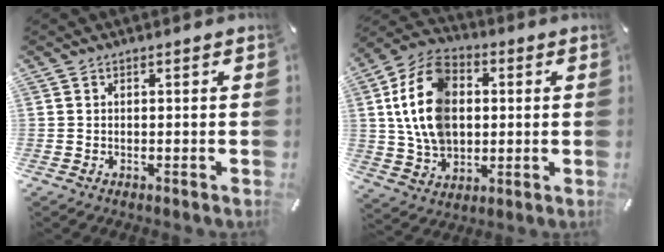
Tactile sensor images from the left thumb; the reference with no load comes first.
{"total": 15.7, "force": [1.6, 12.0, 10.0], "torque": [-0.216, 0.017, 0.032]}